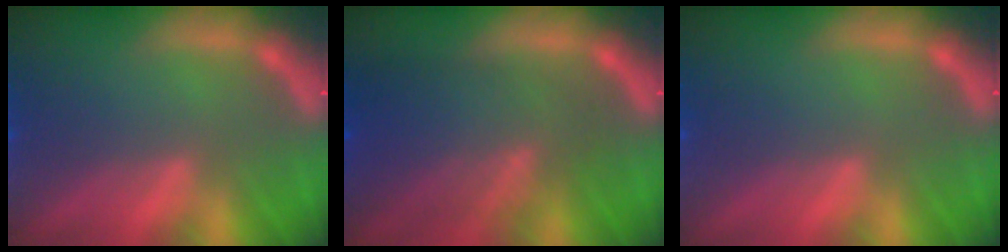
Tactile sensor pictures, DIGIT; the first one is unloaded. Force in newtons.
{"total": 8.1}
{"total": 0.0}